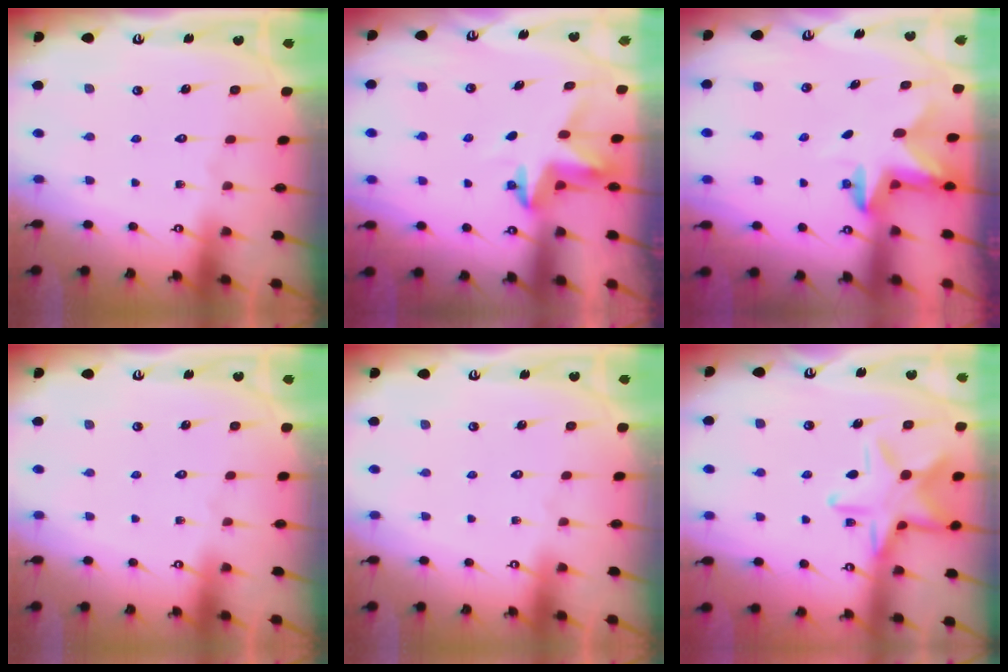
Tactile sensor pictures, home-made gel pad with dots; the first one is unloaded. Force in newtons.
{"total": 3.7, "press": 3.7, "slide": 0.3}
{"total": 2.8, "press": 2.8, "slide": 0.6}
{"total": 0.0}
{"total": 0.0}
{"total": 15.5, "press": 15.5, "slide": 1.0}